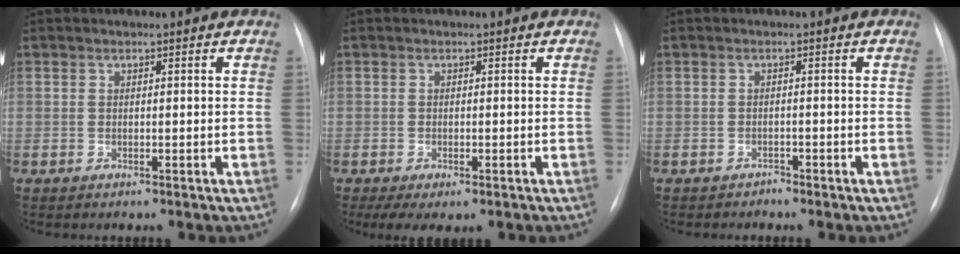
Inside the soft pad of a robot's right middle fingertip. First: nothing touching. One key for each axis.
{"total": 4.5, "fx": -2.8, "fy": 1.9, "fz": 3.0, "tx": -0.046, "ty": -0.010, "tz": -0.040}
{"total": 1.0, "fx": -0.9, "fy": 0.5, "fz": -0.1, "tx": 0.003, "ty": 0.001, "tz": -0.017}